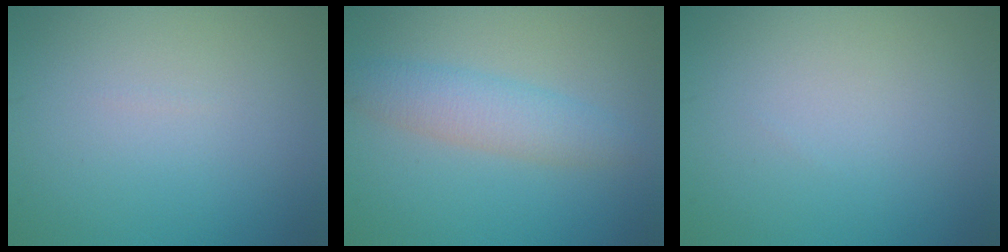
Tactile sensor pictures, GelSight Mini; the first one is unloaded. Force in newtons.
{"total": 3.4, "press": 3.4, "slide": 0.1}
{"total": 0.0}